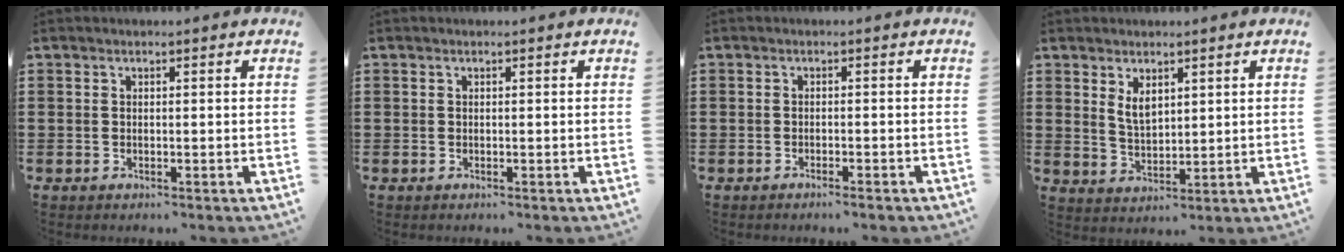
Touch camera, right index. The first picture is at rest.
{"total": 0.0}
{"total": 1.1, "force": [-0.9, -0.1, 0.5], "torque": [-0.011, -0.002, -0.017]}
{"total": 3.6, "force": [1.9, 1.9, 2.3], "torque": [-0.043, 0.002, 0.034]}